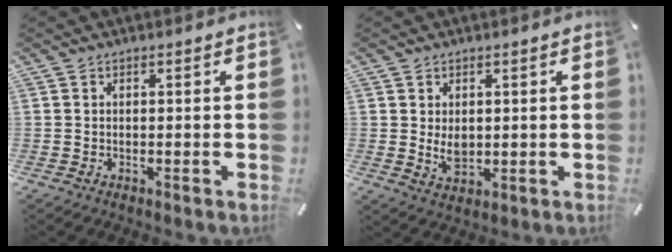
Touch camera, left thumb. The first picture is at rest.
{"total": 4.0, "force": [0.6, 2.9, 2.7], "torque": [-0.058, -0.004, 0.009]}